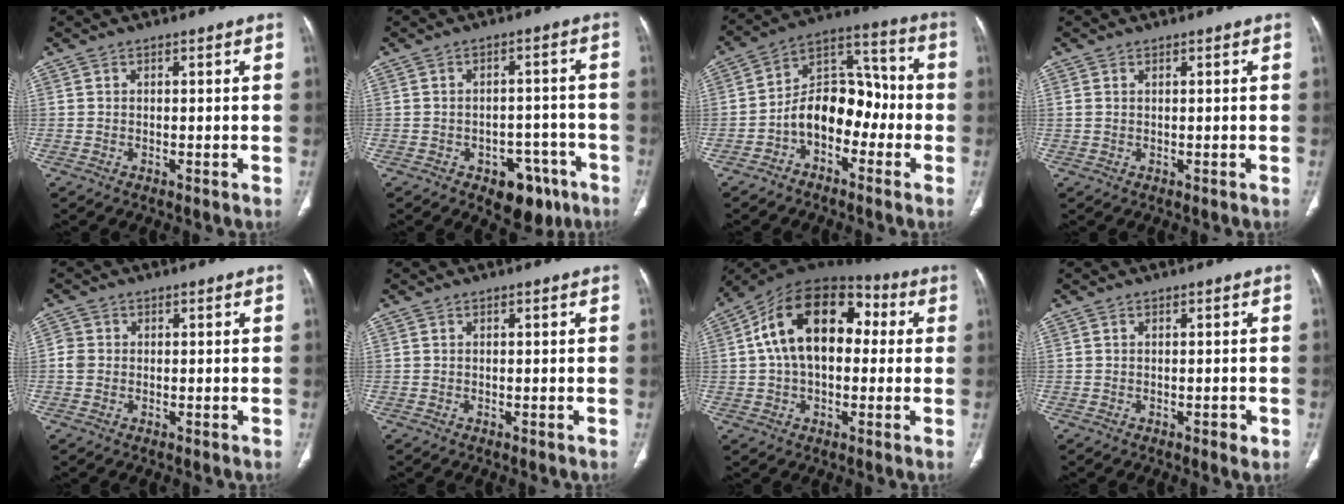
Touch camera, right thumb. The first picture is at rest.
{"total": 9.1, "force": [-5.2, 5.7, 4.8], "torque": [-0.028, 0.037, -0.061]}
{"total": 12.1, "force": [-3.8, 8.2, 8.1], "torque": [-0.101, 0.063, -0.075]}
{"total": 0.8, "force": [0.3, 0.5, 0.5], "torque": [-0.014, 0.005, 0.009]}
{"total": 2.3, "force": [-0.1, 2.1, 0.9], "torque": [-0.013, 0.005, -0.006]}
{"total": 0.0}
{"total": 18.8, "force": [2.7, 11.9, 14.3], "torque": [-0.218, 0.043, 0.035]}
{"total": 1.4, "force": [-0.5, 0.7, 1.2], "torque": [-0.015, -0.002, -0.005]}